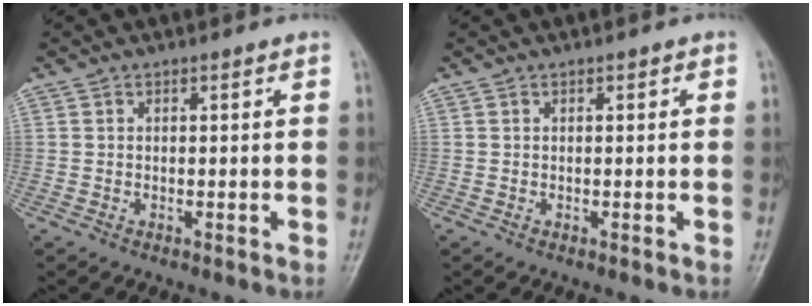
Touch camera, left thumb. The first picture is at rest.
{"total": 0.0}